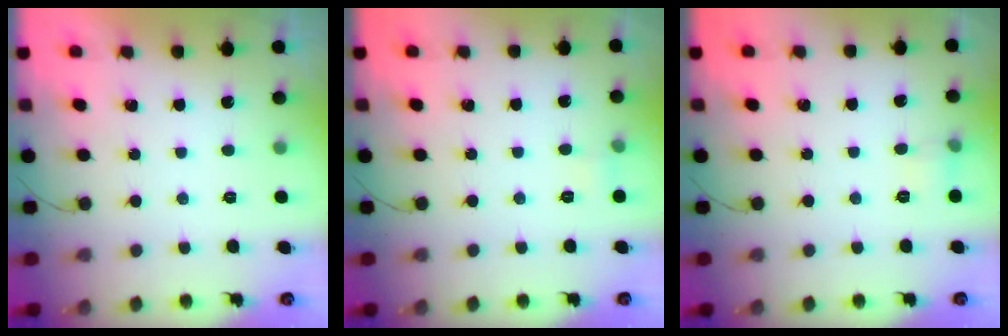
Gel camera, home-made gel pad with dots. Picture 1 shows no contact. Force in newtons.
{"total": 3.0, "press": 2.8, "slide": 1.0}
{"total": 4.7, "press": 4.5, "slide": 1.3}